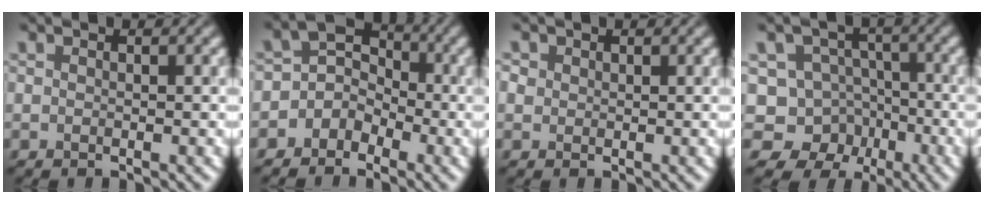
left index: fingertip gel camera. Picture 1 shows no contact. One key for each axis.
{"total": 3.2, "fx": -1.7, "fy": 2.6, "fz": 1.0, "tx": 0.014, "ty": 0.007, "tz": -0.044}
{"total": 0.6, "fx": 0.1, "fy": 0.6, "fz": 0.0, "tx": 0.002, "ty": -0.001, "tz": -0.001}
{"total": 7.7, "fx": -3.7, "fy": 6.6, "fz": 1.6, "tx": -0.004, "ty": 0.005, "tz": -0.079}